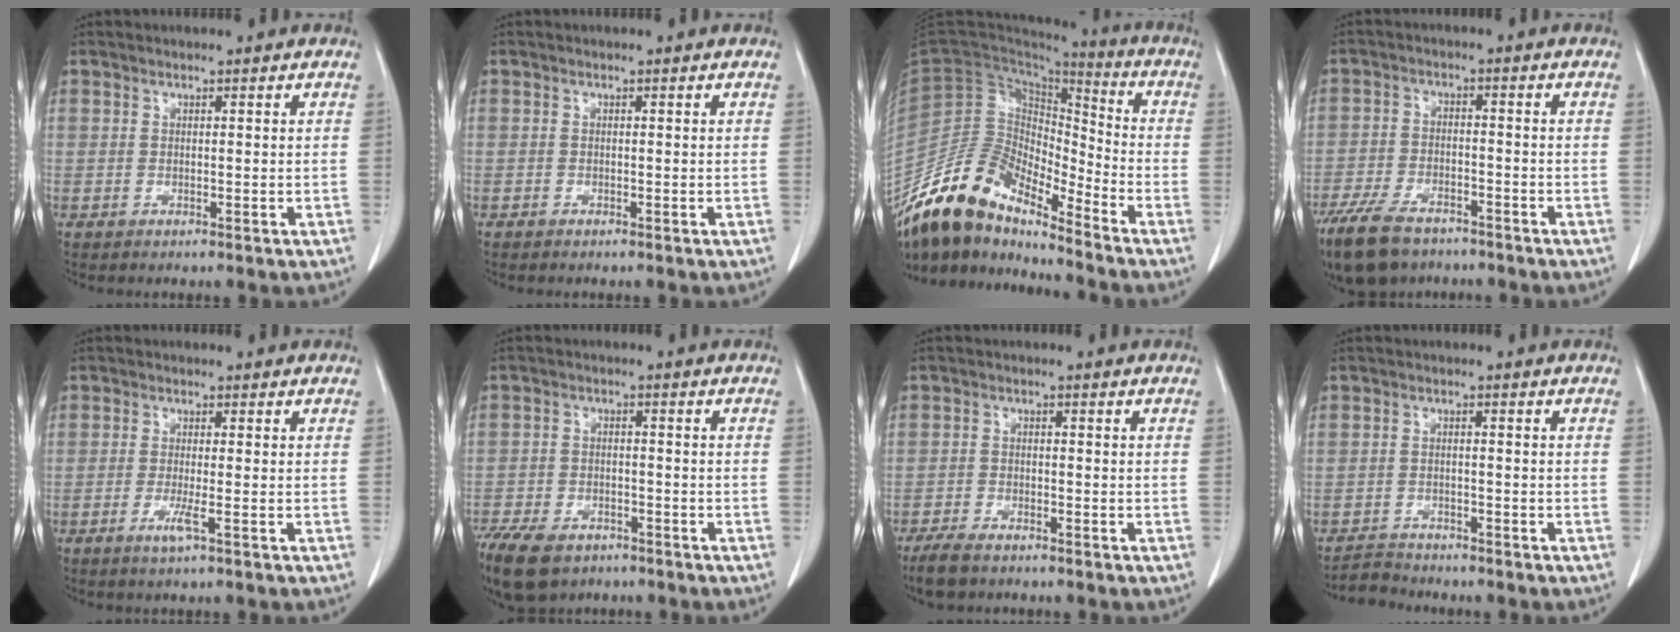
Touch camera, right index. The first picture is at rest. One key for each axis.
{"total": 0.0}
{"total": 14.6, "fx": -12.2, "fy": 4.5, "fz": 6.5, "tx": -0.120, "ty": 0.036, "tz": -0.234}
{"total": 10.8, "fx": -8.2, "fy": 4.3, "fz": 5.6, "tx": -0.109, "ty": -0.017, "tz": -0.143}
{"total": 2.5, "fx": -1.2, "fy": -0.3, "fz": 2.2, "tx": -0.044, "ty": -0.006, "tz": -0.026}
{"total": 13.7, "fx": -9.4, "fy": 7.3, "fz": 6.9, "tx": -0.172, "ty": -0.016, "tz": -0.153}
{"total": 4.4, "fx": -3.6, "fy": 1.2, "fz": 2.1, "tx": -0.044, "ty": -0.009, "tz": -0.069}
{"total": 3.0, "fx": -2.9, "fy": 0.3, "fz": -0.5, "tx": 0.007, "ty": -0.013, "tz": -0.055}